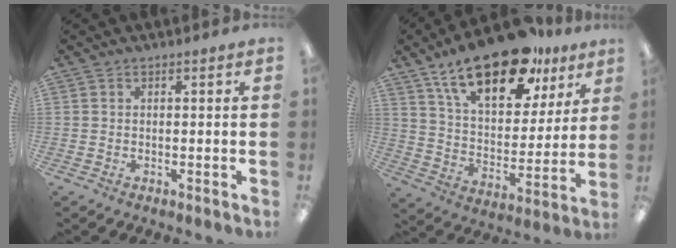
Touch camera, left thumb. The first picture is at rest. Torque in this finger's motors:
{"motor_torque": [0.93, 0.85, 1.31, -1.46, 0.25]}